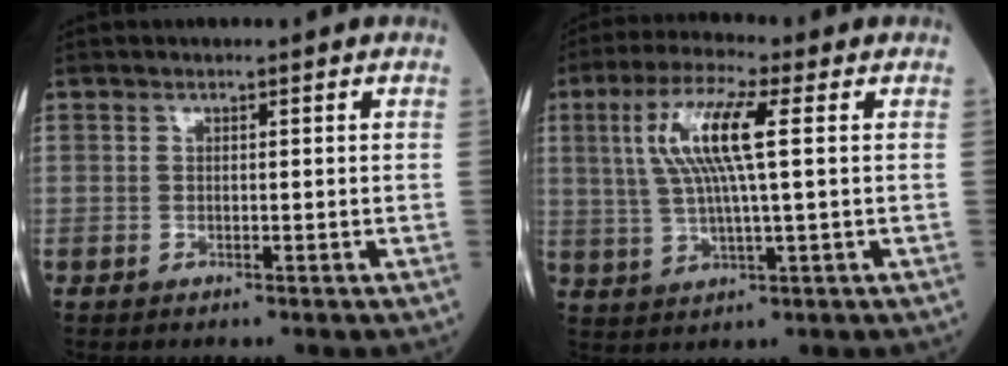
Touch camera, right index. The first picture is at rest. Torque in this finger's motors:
{"motor_torque": [1.26, 0.28, 0.70, 0.21]}